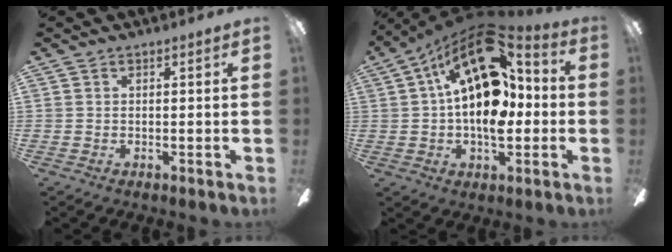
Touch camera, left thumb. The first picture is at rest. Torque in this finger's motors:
{"motor_torque": [1.54, 3.47, 1.43, -1.34, 0.67]}